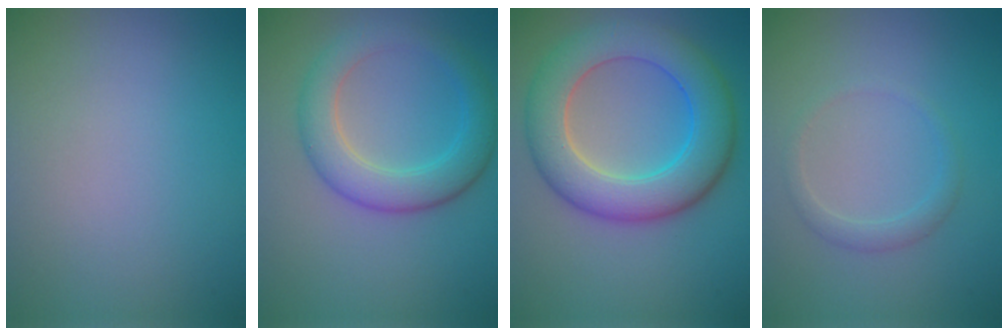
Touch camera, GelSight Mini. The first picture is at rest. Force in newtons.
{"total": 5.1, "press": 5.1, "slide": 0.0}
{"total": 8.5, "press": 8.5, "slide": 0.2}
{"total": 1.5, "press": 1.5, "slide": 0.2}